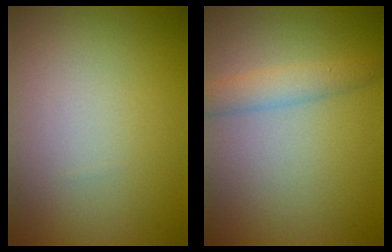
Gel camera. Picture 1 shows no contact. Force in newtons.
{"total": 2.6, "press": 2.6, "slide": 0.1}